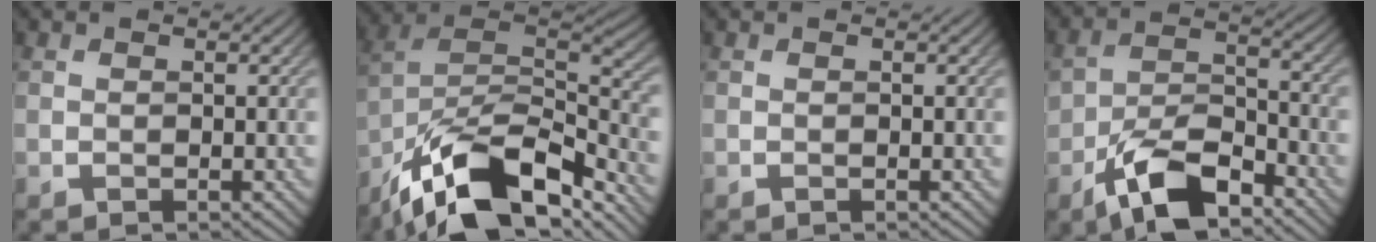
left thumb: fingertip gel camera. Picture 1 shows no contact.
{"total": 17.1, "force": [-11.9, 6.8, 10.2], "torque": [-0.221, -0.014, -0.206]}
{"total": 0.7, "force": [-0.4, 0.0, 0.6], "torque": [-0.013, -0.002, -0.008]}
{"total": 9.3, "force": [-6.0, 4.2, 5.8], "torque": [-0.100, 0.002, -0.121]}